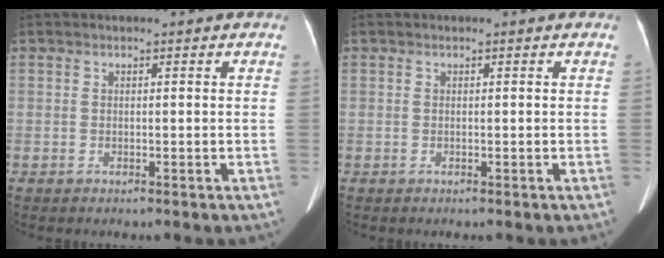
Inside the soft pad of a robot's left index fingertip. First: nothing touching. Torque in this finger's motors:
{"motor_torque": [-0.01, 0.02, 0.00, 0.00]}